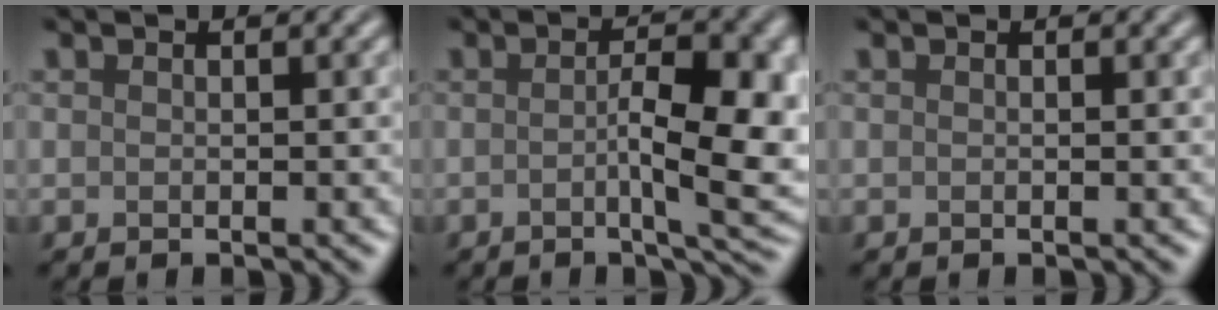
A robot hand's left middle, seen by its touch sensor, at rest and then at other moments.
{"total": 7.2, "force": [-0.8, 1.9, 6.9], "torque": [-0.099, -0.005, -0.007]}
{"total": 0.0}